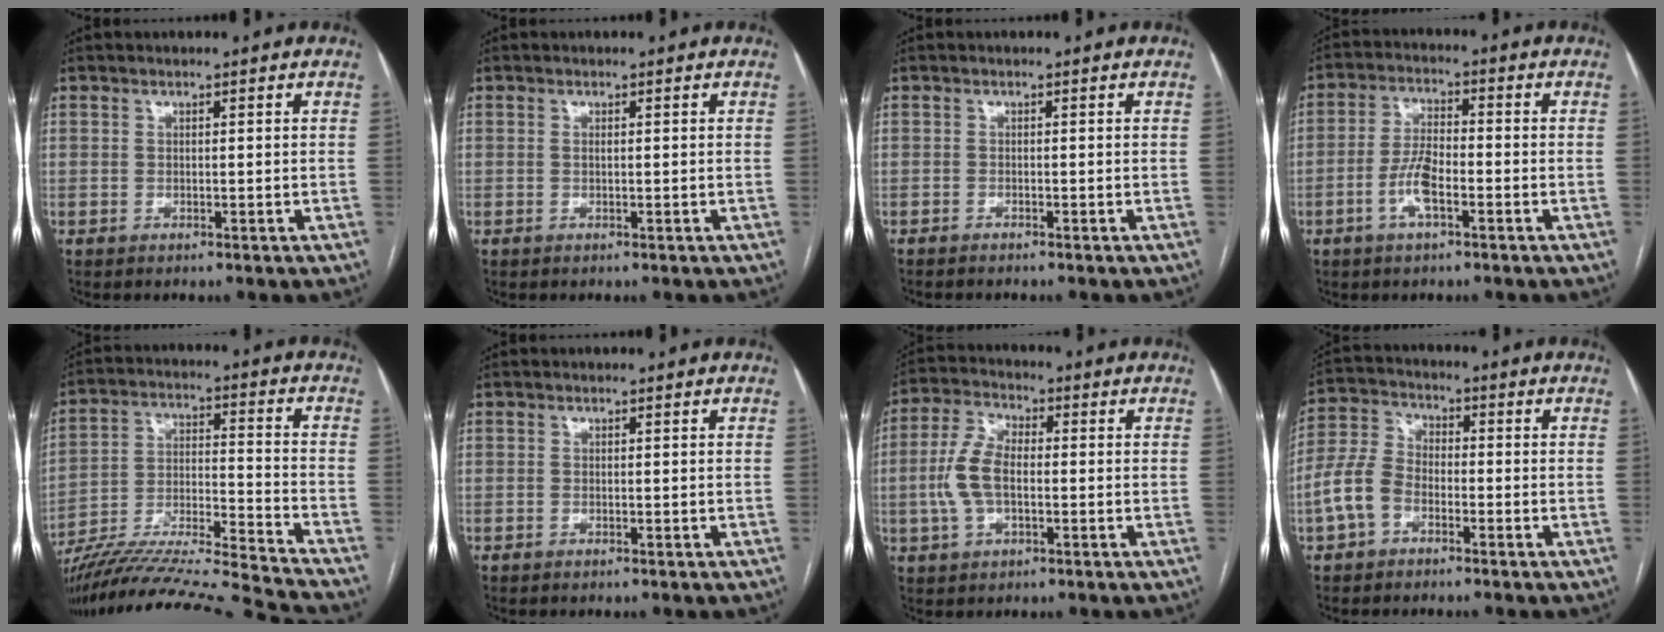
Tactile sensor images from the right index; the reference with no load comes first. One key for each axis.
{"total": 0.6, "fx": 0.1, "fy": 0.2, "fz": 0.5, "tx": -0.013, "ty": -0.001, "tz": 0.003}
{"total": 1.4, "fx": -1.3, "fy": 0.1, "fz": 0.6, "tx": -0.009, "ty": -0.001, "tz": -0.016}
{"total": 6.1, "fx": -2.3, "fy": 2.0, "fz": 5.3, "tx": -0.112, "ty": 0.007, "tz": -0.045}
{"total": 23.5, "fx": -21.9, "fy": -1.9, "fz": 8.5, "tx": -0.152, "ty": -0.027, "tz": -0.349}
{"total": 0.0}
{"total": 8.1, "fx": -0.8, "fy": 4.1, "fz": 6.9, "tx": -0.163, "ty": 0.015, "tz": -0.016}
{"total": 6.7, "fx": -2.9, "fy": 4.3, "fz": 4.2, "tx": -0.114, "ty": 0.016, "tz": -0.067}